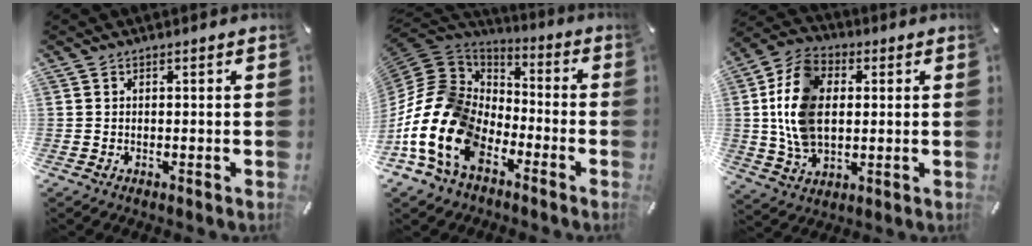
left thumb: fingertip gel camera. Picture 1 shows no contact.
{"total": 19.0, "force": [-8.6, 13.4, 10.4], "torque": [-0.256, 0.019, -0.156]}
{"total": 14.7, "force": [1.3, 10.6, 10.0], "torque": [-0.226, 0.011, 0.025]}